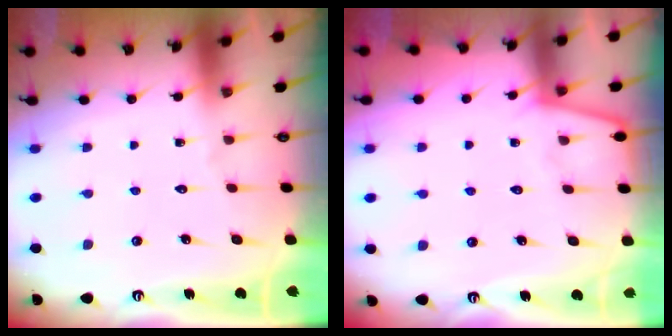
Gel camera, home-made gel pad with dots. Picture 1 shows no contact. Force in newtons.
{"total": 3.4, "press": 3.4, "slide": 0.5}